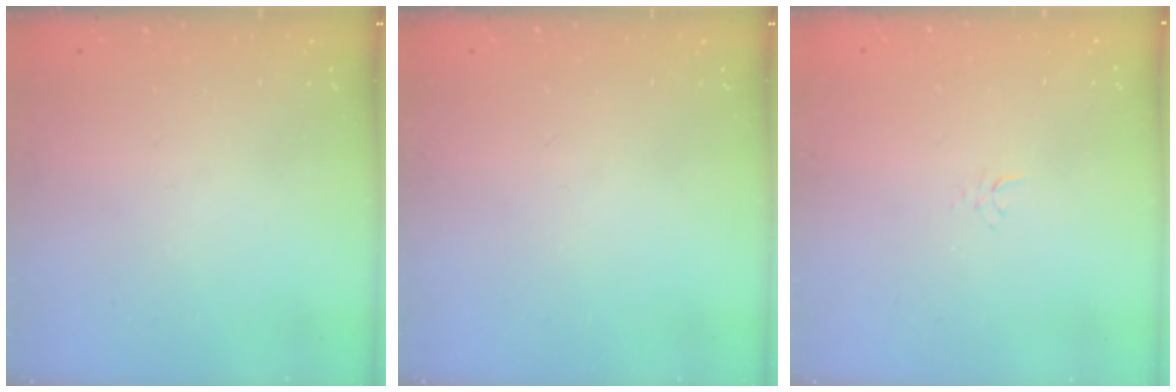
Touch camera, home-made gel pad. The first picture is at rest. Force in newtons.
{"total": 0.0}
{"total": 2.6, "press": 2.6, "slide": 0.3}